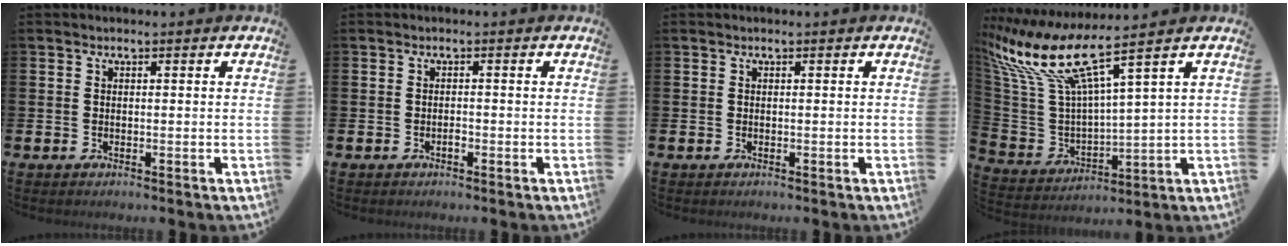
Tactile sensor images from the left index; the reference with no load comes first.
{"total": 0.7, "force": [-0.4, 0.4, 0.4], "torque": [-0.006, -0.002, -0.009]}
{"total": 0.0}
{"total": 10.5, "force": [7.2, 2.5, 7.1], "torque": [-0.176, -0.041, 0.119]}